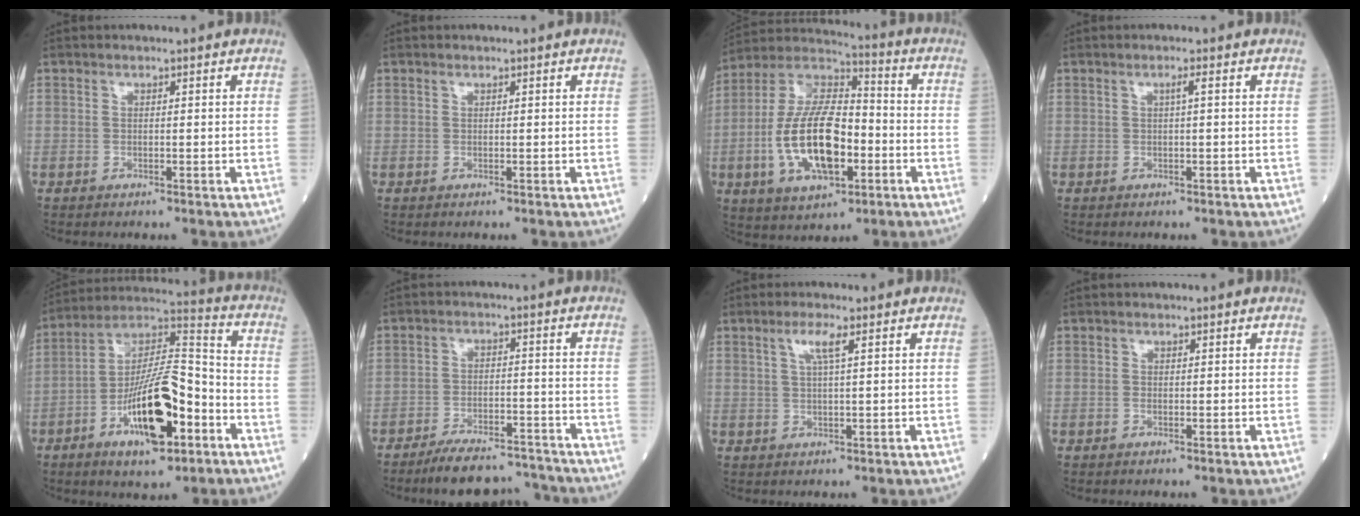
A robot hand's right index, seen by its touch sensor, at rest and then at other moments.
{"total": 0.0}
{"total": 17.2, "force": [-4.0, 7.2, 15.1], "torque": [-0.306, 0.009, -0.071]}
{"total": 0.9, "force": [0.1, -0.2, 0.9], "torque": [-0.015, 0.003, 0.002]}
{"total": 17.5, "force": [-6.8, 5.0, 15.3], "torque": [-0.281, 0.010, -0.110]}
{"total": 10.5, "force": [-9.9, 2.1, 2.9], "torque": [-0.038, 0.013, -0.155]}
{"total": 3.0, "force": [1.3, -0.1, 2.7], "torque": [-0.059, 0.005, 0.026]}
{"total": 0.0}